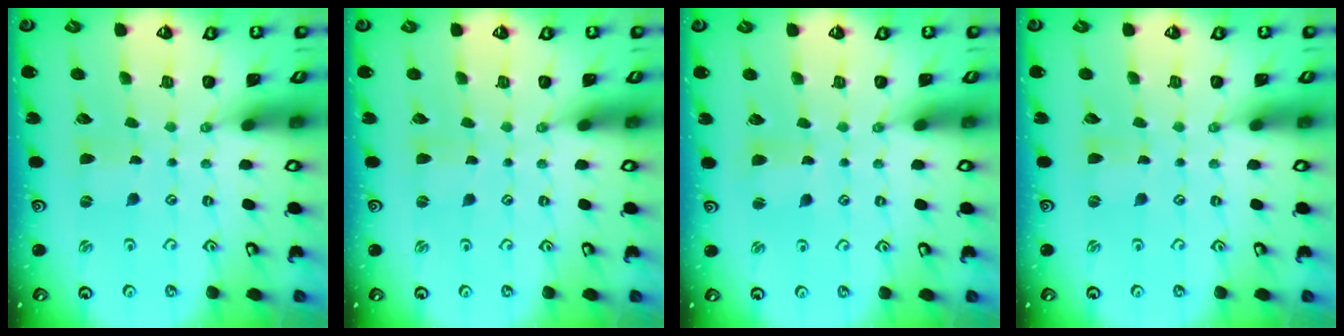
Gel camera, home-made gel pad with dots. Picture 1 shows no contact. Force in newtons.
{"total": 0.7, "press": 0.7, "slide": 0.0}
{"total": 1.5, "press": 1.5, "slide": 0.3}
{"total": 0.0}